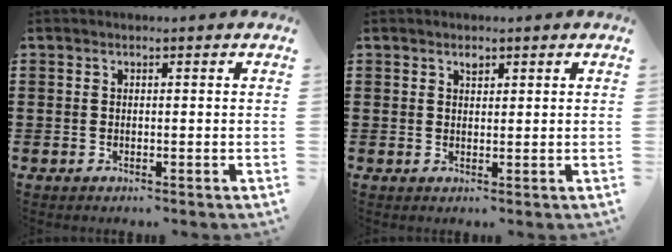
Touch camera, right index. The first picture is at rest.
{"total": 1.0, "force": [0.7, 0.5, 0.5], "torque": [-0.004, -0.002, 0.012]}